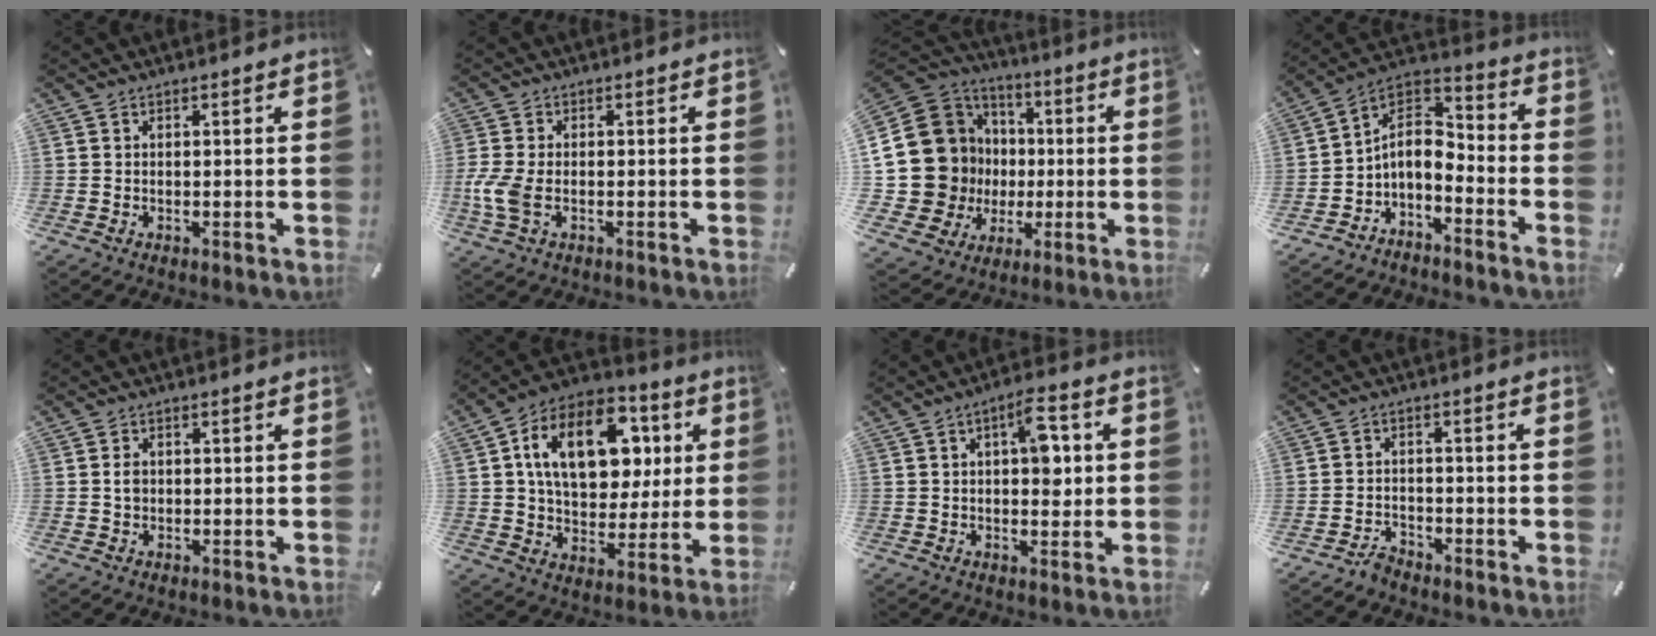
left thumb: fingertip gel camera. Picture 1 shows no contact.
{"total": 6.0, "force": [-1.4, 3.2, 4.9], "torque": [-0.119, -0.006, -0.028]}
{"total": 20.6, "force": [0.1, 19.2, 7.3], "torque": [-0.147, -0.013, 0.051]}
{"total": 7.6, "force": [-3.2, 5.3, 4.3], "torque": [-0.096, 0.004, -0.063]}
{"total": 2.1, "force": [0.1, 1.7, 1.3], "torque": [-0.019, 0.002, -0.001]}
{"total": 20.1, "force": [6.1, 13.4, 13.6], "torque": [-0.235, -0.002, 0.106]}
{"total": 9.3, "force": [1.9, 4.8, 7.7], "torque": [-0.087, -0.009, 0.025]}
{"total": 3.0, "force": [-2.7, 1.0, 0.6], "torque": [-0.018, 0.014, -0.057]}